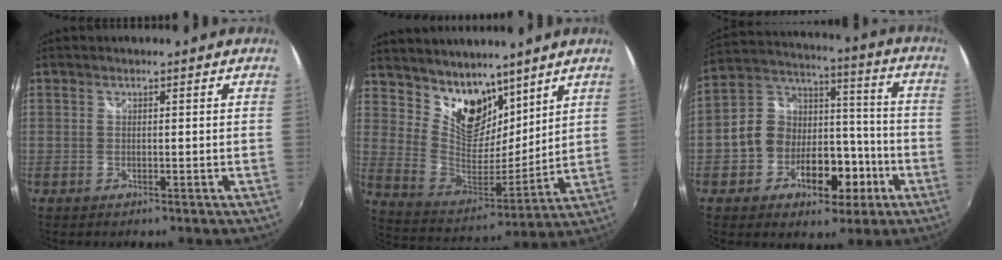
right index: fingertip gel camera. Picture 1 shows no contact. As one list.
[{"total": 14.0, "force": [10.1, 7.8, 5.7], "torque": [-0.112, 0.001, 0.194]}, {"total": 13.7, "force": [-5.4, 10.0, 7.6], "torque": [-0.153, 0.046, -0.073]}]